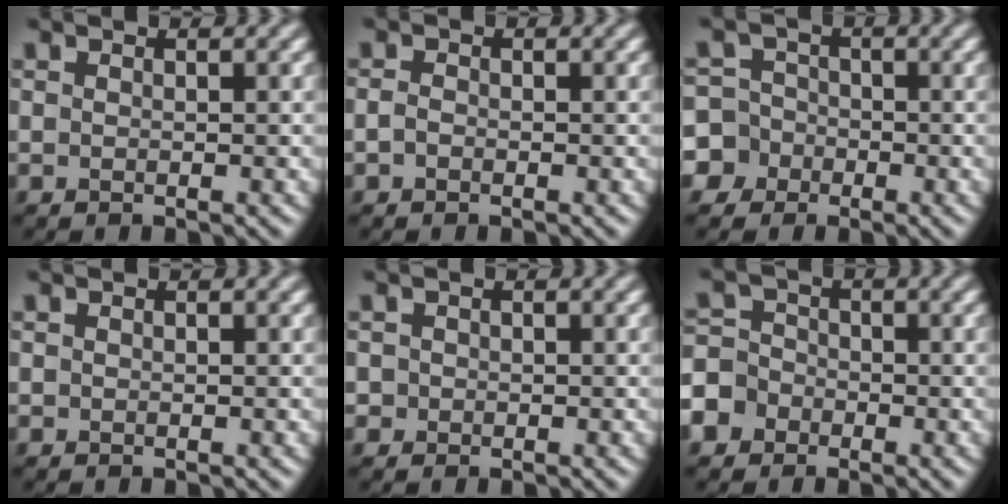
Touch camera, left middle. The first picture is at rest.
{"total": 0.8, "force": [-0.5, 0.5, 0.3], "torque": [-0.008, -0.003, -0.015]}
{"total": 7.2, "force": [-3.4, 6.3, 1.1], "torque": [-0.022, 0.001, -0.094]}
{"total": 0.0}
{"total": 0.9, "force": [0.0, 0.9, 0.1], "torque": [0.007, -0.001, -0.005]}
{"total": 6.2, "force": [-3.3, 5.1, 1.3], "torque": [-0.023, 0.002, -0.084]}